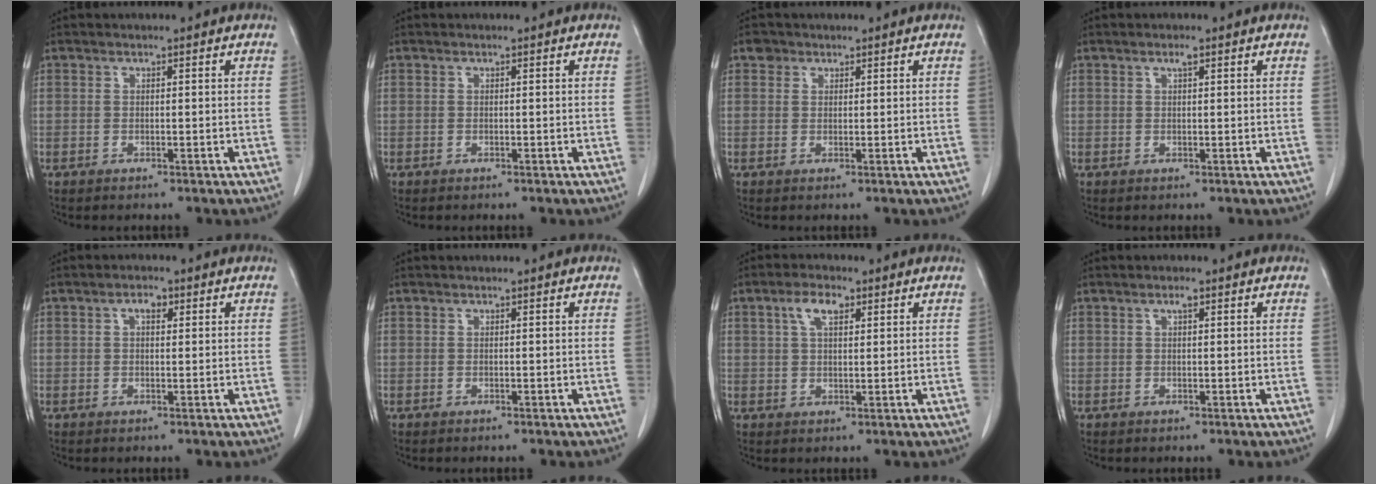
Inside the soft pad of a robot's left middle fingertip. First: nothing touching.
{"total": 0.0}
{"total": 1.5, "force": [1.0, 1.1, 0.2], "torque": [0.003, 0.004, 0.013]}
{"total": 1.1, "force": [0.6, 0.0, 0.8], "torque": [-0.016, -0.002, 0.011]}
{"total": 2.1, "force": [0.9, 1.0, 1.6], "torque": [-0.029, 0.006, 0.014]}
{"total": 0.0}
{"total": 4.3, "force": [2.1, 1.8, 3.3], "torque": [-0.069, 0.009, 0.041]}
{"total": 1.1, "force": [0.6, 0.1, 0.9], "torque": [-0.018, 0.000, 0.010]}